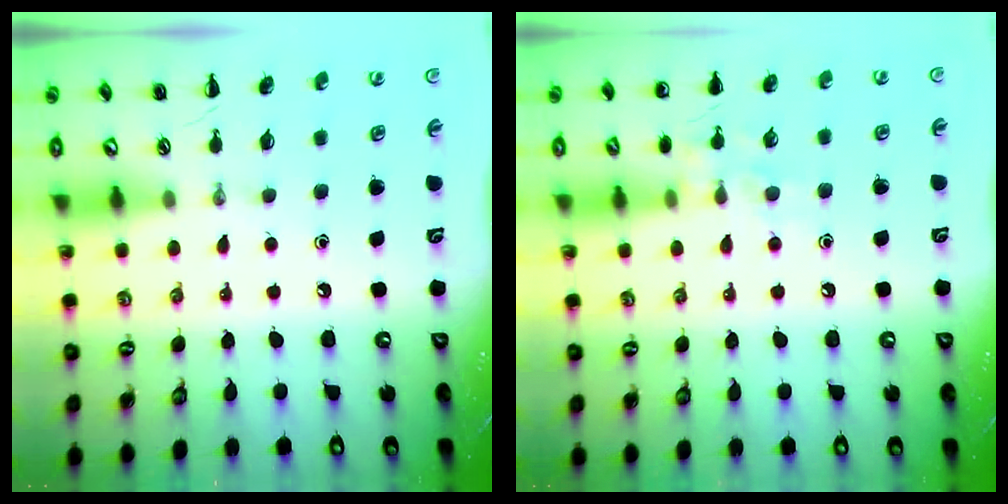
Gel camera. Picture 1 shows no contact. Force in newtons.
{"total": 7.6, "press": 7.5, "slide": 1.2}